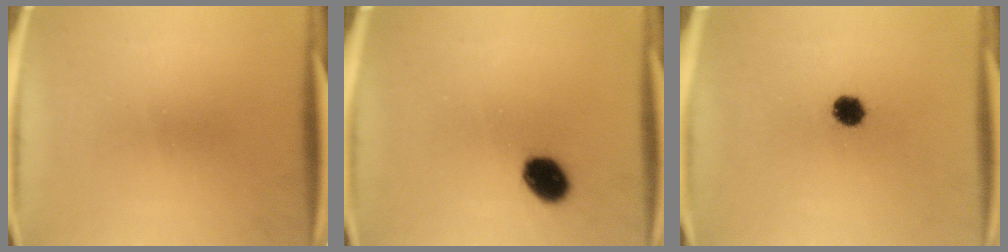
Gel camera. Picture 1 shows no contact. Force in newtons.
{"total": 7.5}
{"total": 5.0}